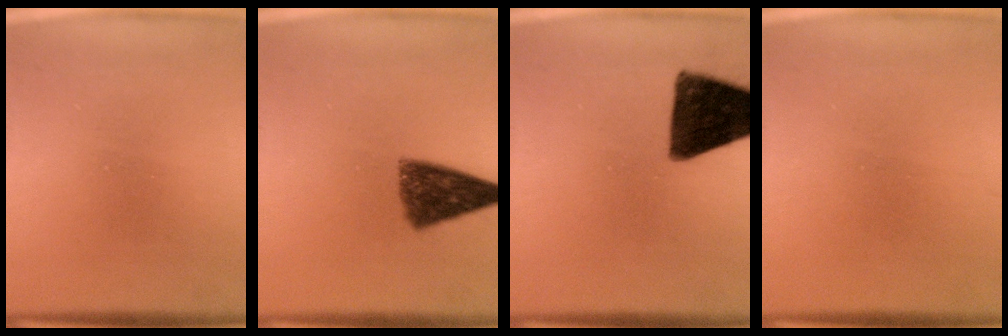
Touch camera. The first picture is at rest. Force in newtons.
{"total": 8.2}
{"total": 14.9}
{"total": 1.1}